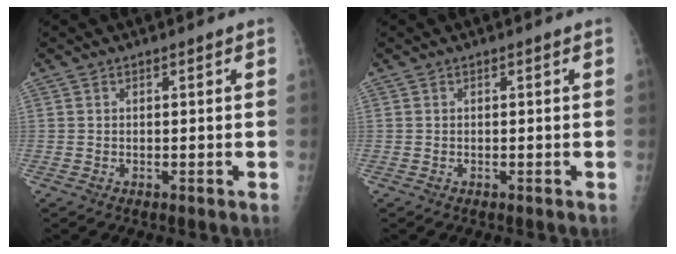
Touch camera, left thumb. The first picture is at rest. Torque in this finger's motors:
{"motor_torque": [0.00, 0.00, -0.01, -0.01, 0.00]}